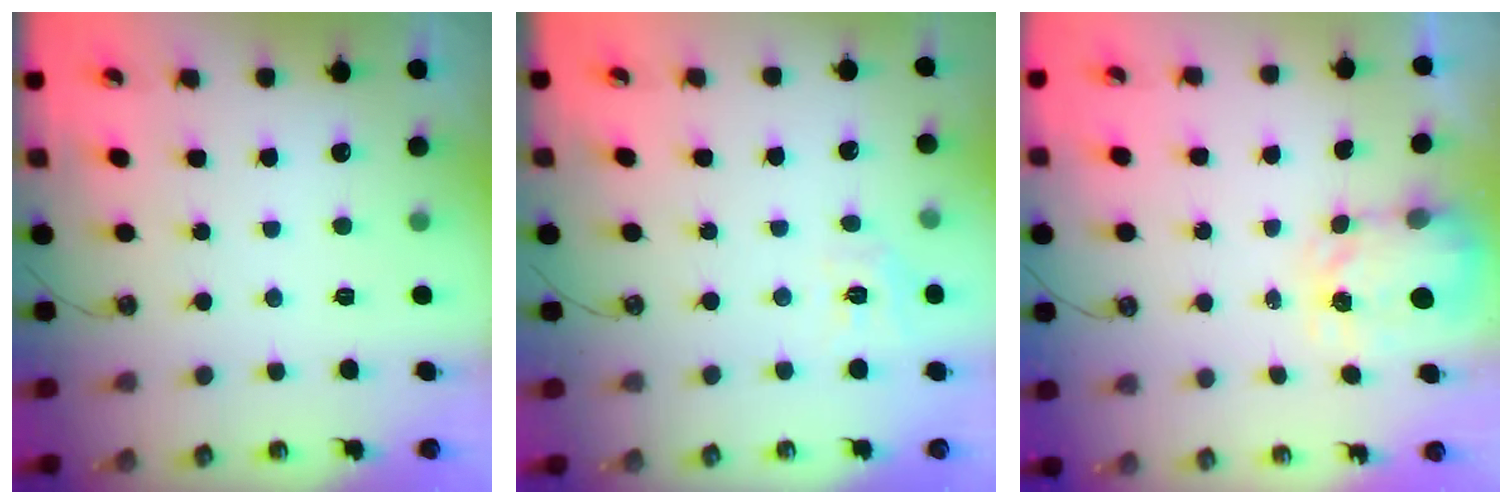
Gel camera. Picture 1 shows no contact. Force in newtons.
{"total": 7.4, "press": 7.3, "slide": 0.7}
{"total": 3.6, "press": 3.6, "slide": 0.4}